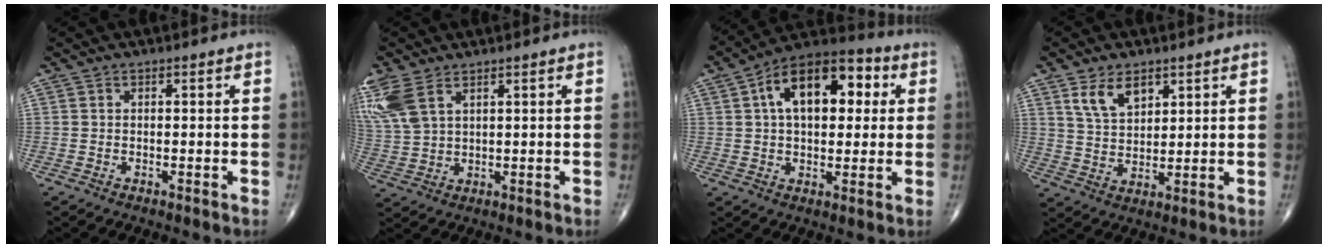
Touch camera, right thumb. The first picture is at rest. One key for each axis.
{"total": 9.9, "fx": 5.3, "fy": 5.1, "fz": 6.7, "tx": -0.170, "ty": -0.002, "tz": 0.119}
{"total": 17.2, "fx": 4.2, "fy": 9.6, "fz": 13.6, "tx": -0.181, "ty": 0.026, "tz": 0.057}
{"total": 7.0, "fx": 3.9, "fy": 4.0, "fz": 4.2, "tx": -0.060, "ty": -0.023, "tz": 0.080}